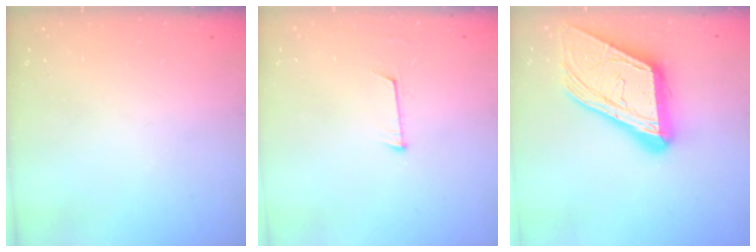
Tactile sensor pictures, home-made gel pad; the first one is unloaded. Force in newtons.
{"total": 5.3, "press": 5.3, "slide": 0.4}
{"total": 20.1, "press": 20.1, "slide": 1.8}